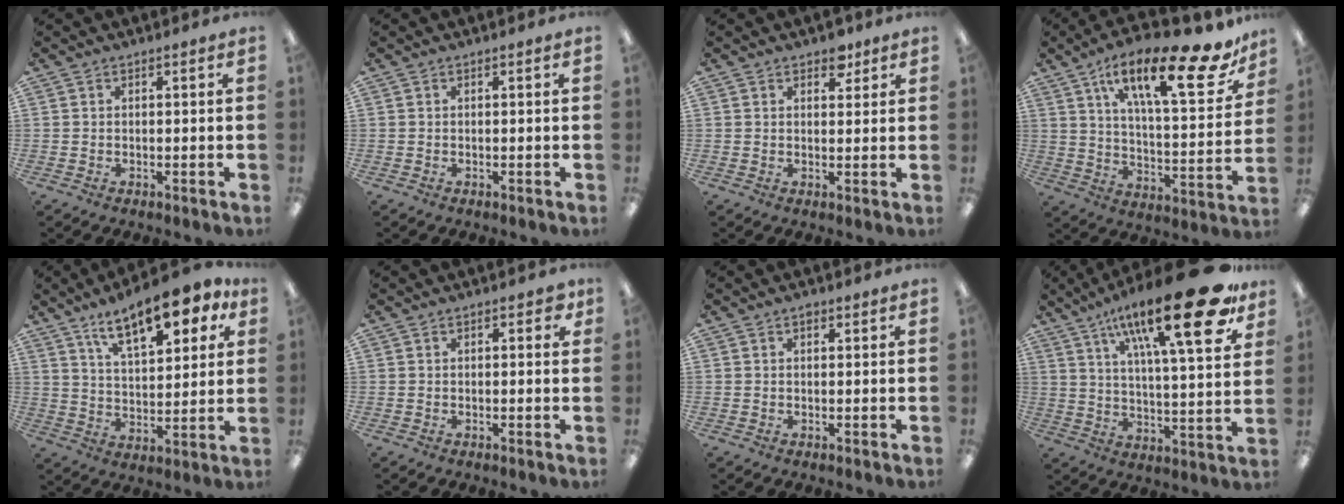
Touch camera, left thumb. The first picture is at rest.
{"total": 0.0}
{"total": 3.8, "force": [2.9, 2.2, 1.3], "torque": [0.000, -0.011, 0.046]}
{"total": 24.1, "force": [14.1, 7.9, 17.9], "torque": [-0.277, -0.073, 0.223]}
{"total": 15.3, "force": [10.3, 6.0, 9.6], "torque": [-0.144, -0.047, 0.173]}
{"total": 2.8, "force": [1.0, 1.4, 2.2], "torque": [-0.029, 0.001, 0.014]}
{"total": 0.9, "force": [0.7, 0.5, 0.2], "torque": [0.002, -0.002, 0.011]}
{"total": 26.1, "force": [15.1, 6.9, 20.1], "torque": [-0.311, -0.077, 0.234]}